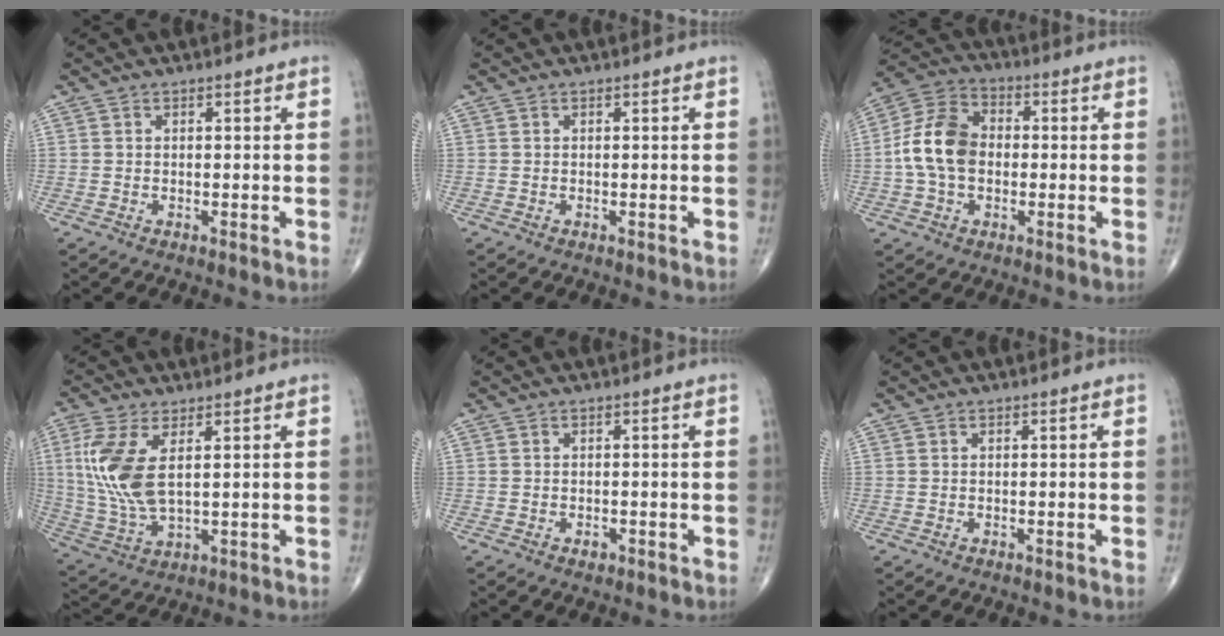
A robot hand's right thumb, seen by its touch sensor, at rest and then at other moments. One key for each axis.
{"total": 0.0}
{"total": 11.8, "fx": -0.6, "fy": 8.2, "fz": 8.4, "tx": -0.153, "ty": 0.030, "tz": -0.022}
{"total": 11.8, "fx": 2.8, "fy": 5.1, "fz": 10.2, "tx": -0.240, "ty": -0.012, "tz": 0.068}
{"total": 0.9, "fx": -0.5, "fy": 0.6, "fz": 0.5, "tx": -0.003, "ty": 0.001, "tz": -0.008}
{"total": 0.0}